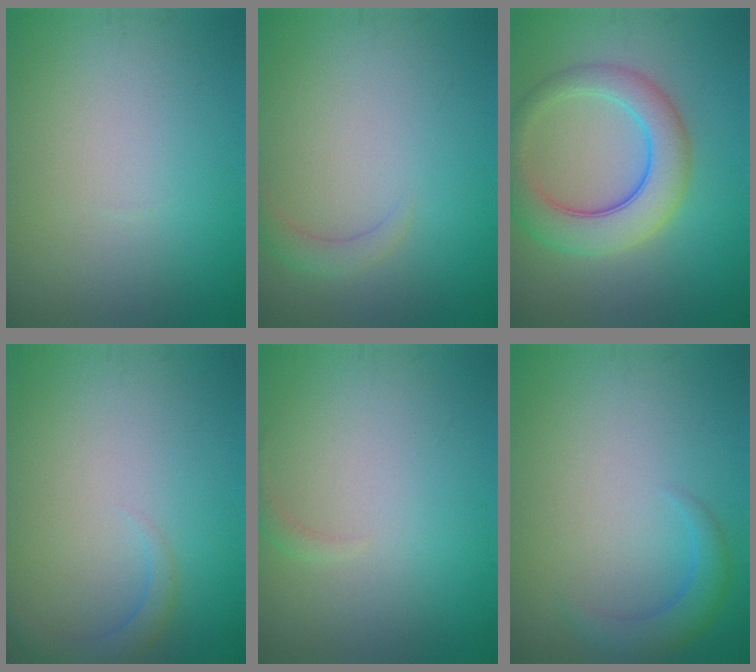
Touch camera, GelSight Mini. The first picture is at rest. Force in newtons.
{"total": 1.4, "press": 1.4, "slide": 0.2}
{"total": 6.3, "press": 6.3, "slide": 0.2}
{"total": 1.6, "press": 1.6, "slide": 0.2}
{"total": 0.8, "press": 0.7, "slide": 0.1}
{"total": 2.4, "press": 2.4, "slide": 0.2}